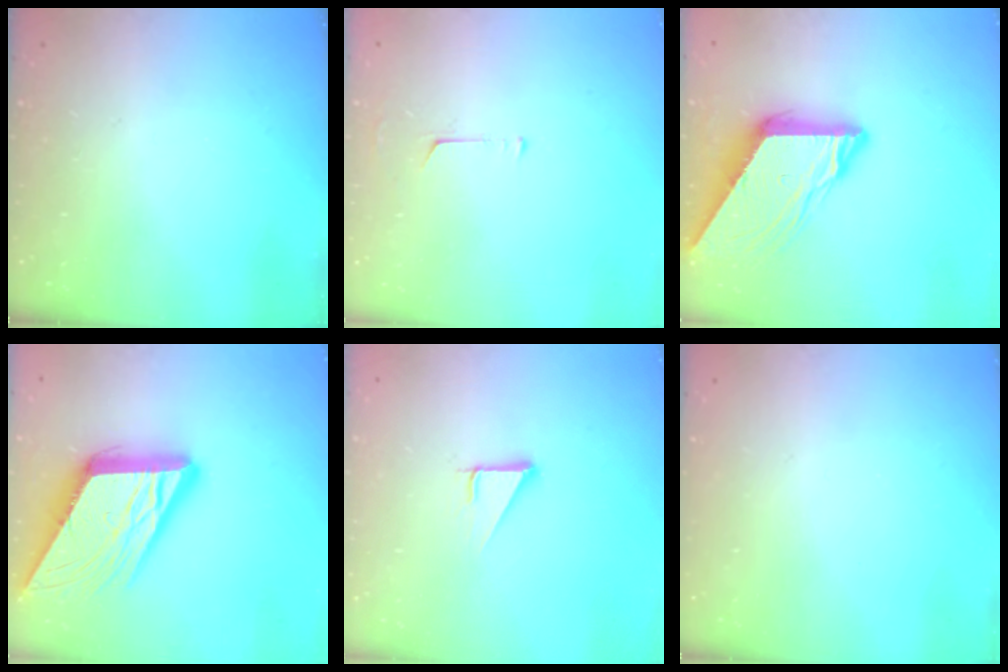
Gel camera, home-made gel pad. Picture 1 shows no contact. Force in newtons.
{"total": 4.6, "press": 4.6, "slide": 0.3}
{"total": 10.0, "press": 10.0, "slide": 0.8}
{"total": 18.7, "press": 18.6, "slide": 2.1}
{"total": 2.9, "press": 2.9, "slide": 0.1}
{"total": 0.0}